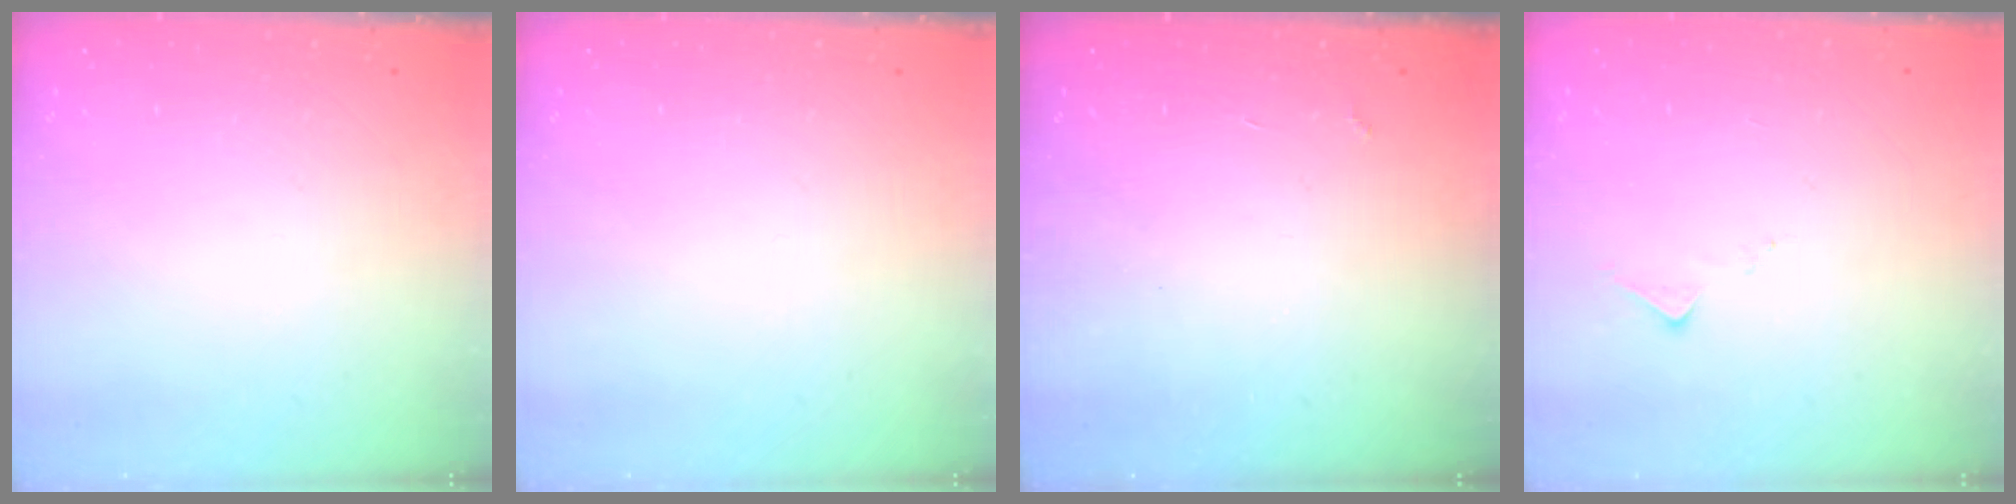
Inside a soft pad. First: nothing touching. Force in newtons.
{"total": 0.0}
{"total": 2.9, "press": 2.9, "slide": 0.5}
{"total": 6.6, "press": 6.6, "slide": 0.2}